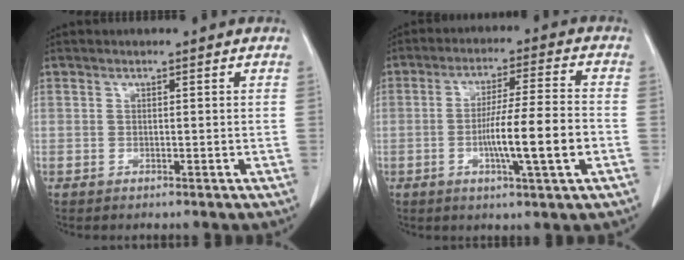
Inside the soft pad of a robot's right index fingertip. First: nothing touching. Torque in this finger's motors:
{"motor_torque": [0.85, -0.53, 0.72, 0.15]}